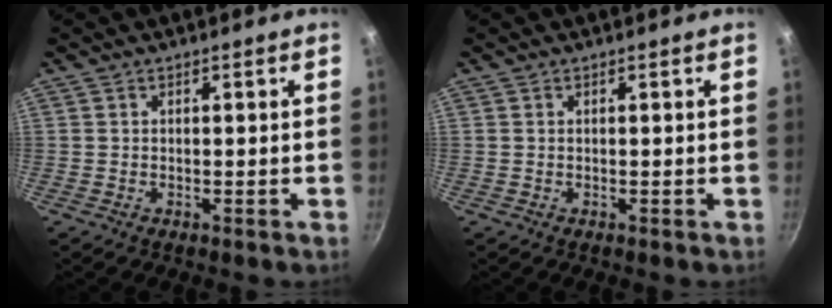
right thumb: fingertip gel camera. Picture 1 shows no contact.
{"total": 0.0}